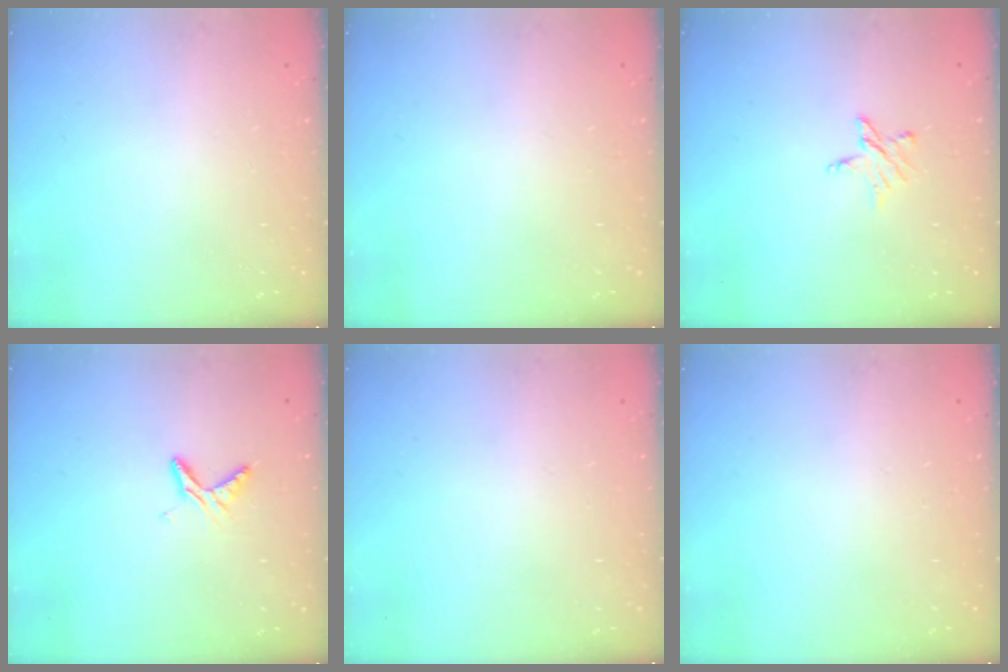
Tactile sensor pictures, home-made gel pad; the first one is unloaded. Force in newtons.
{"total": 0.0}
{"total": 5.8, "press": 5.8, "slide": 0.3}
{"total": 5.6, "press": 5.6, "slide": 0.4}
{"total": 0.0}
{"total": 0.0}